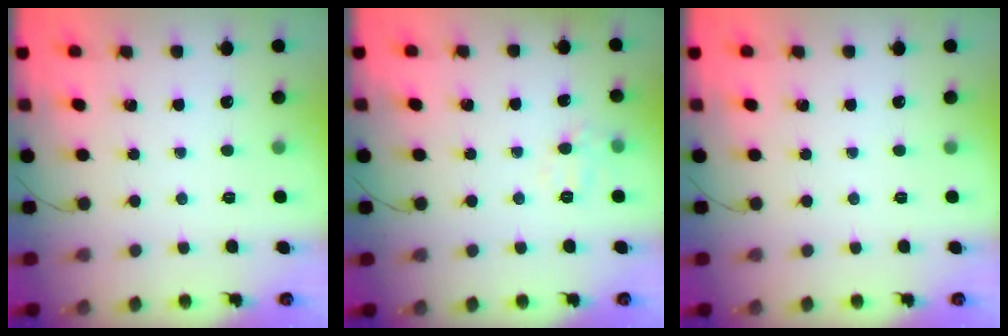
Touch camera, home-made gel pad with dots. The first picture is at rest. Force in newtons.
{"total": 7.4, "press": 7.2, "slide": 1.7}
{"total": 0.0}